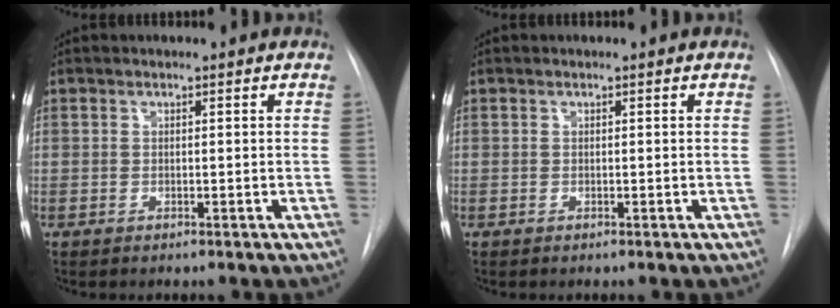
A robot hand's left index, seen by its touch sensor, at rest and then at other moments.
{"total": 0.0}